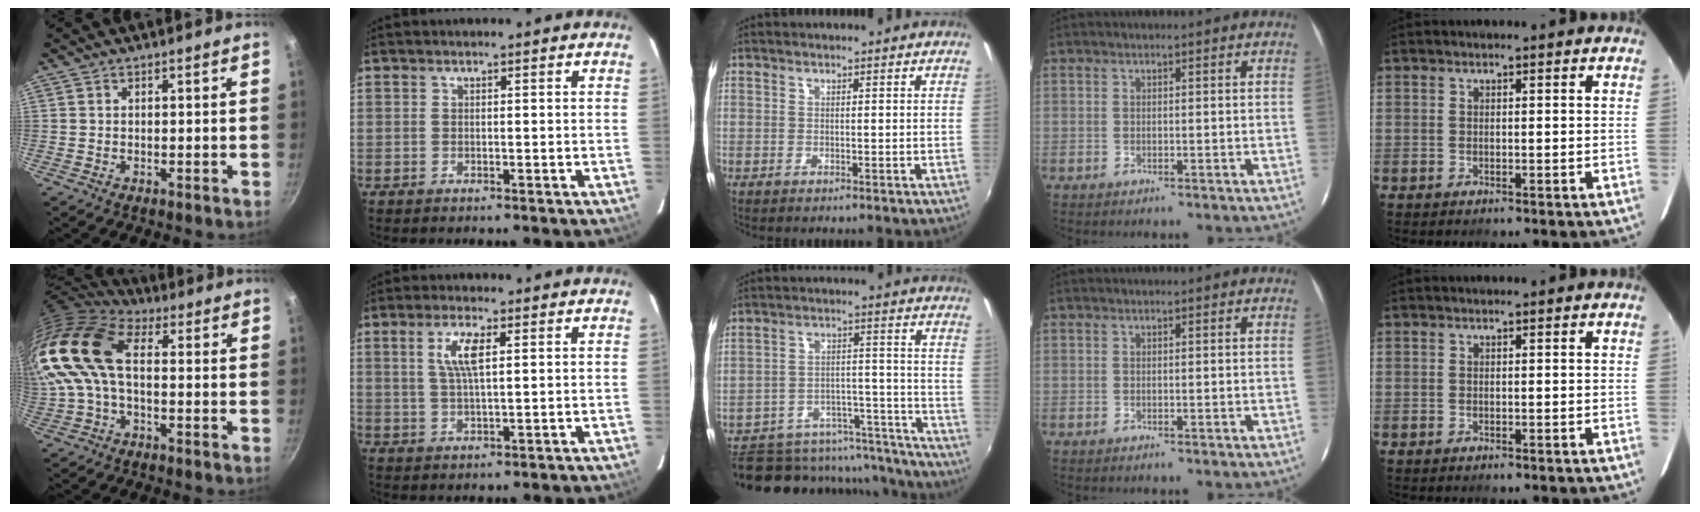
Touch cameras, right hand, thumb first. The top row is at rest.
{"thumb": {"total": 17.2, "force": [1.4, 9.8, 14.1], "torque": [-0.290, 0.020, 0.013]}, "index": {"total": 5.5, "force": [1.8, 1.3, 5.1], "torque": [-0.098, 0.003, 0.034]}, "middle": {"total": 19.4, "force": [-15.3, 9.8, 6.9], "torque": [-0.138, 0.041, -0.180]}}